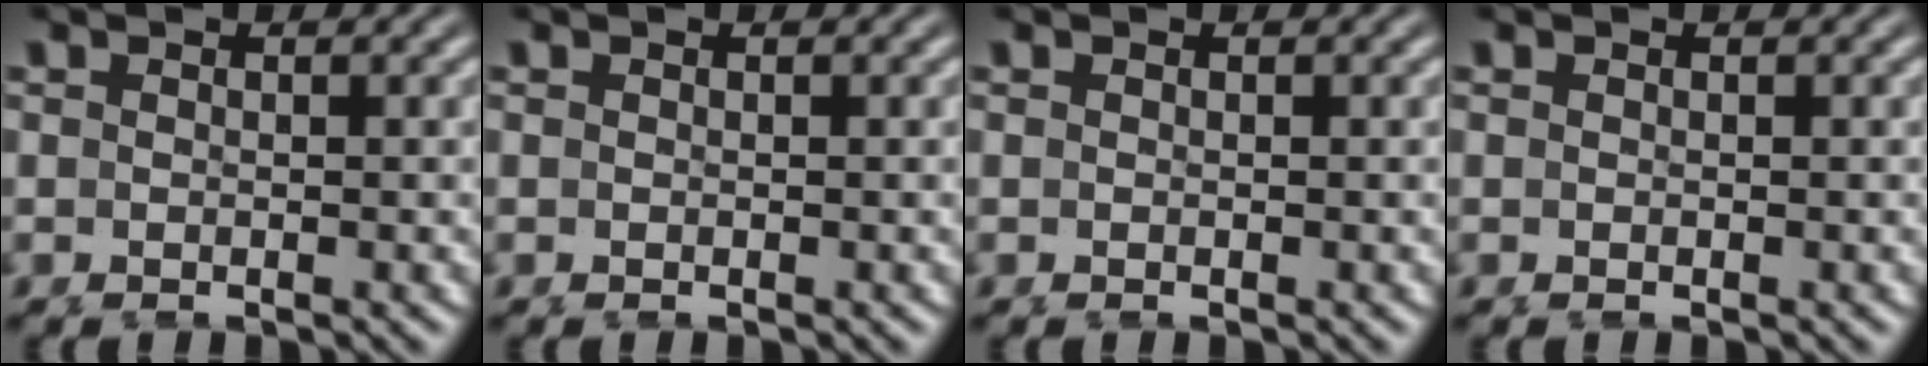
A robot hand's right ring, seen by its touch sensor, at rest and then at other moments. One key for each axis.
{"total": 0.0}
{"total": 0.0}
{"total": 0.0}